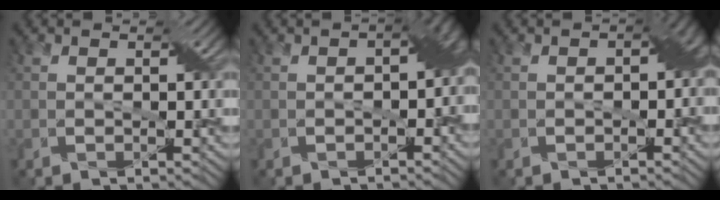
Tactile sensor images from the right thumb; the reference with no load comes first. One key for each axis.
{"total": 5.0, "fx": -0.7, "fy": 3.0, "fz": 3.9, "tx": -0.045, "ty": -0.003, "tz": -0.010}
{"total": 3.0, "fx": -0.4, "fy": 1.9, "fz": 2.2, "tx": -0.025, "ty": -0.004, "tz": -0.009}